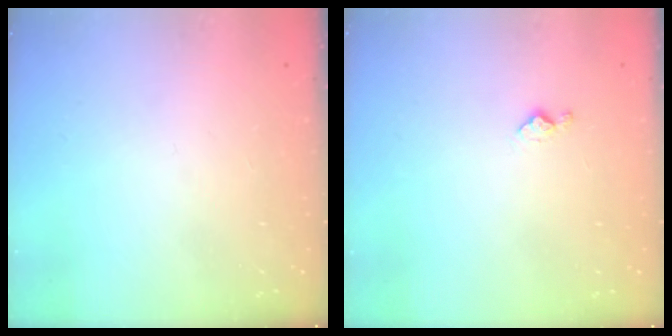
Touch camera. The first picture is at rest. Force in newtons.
{"total": 4.6, "press": 4.6, "slide": 0.7}